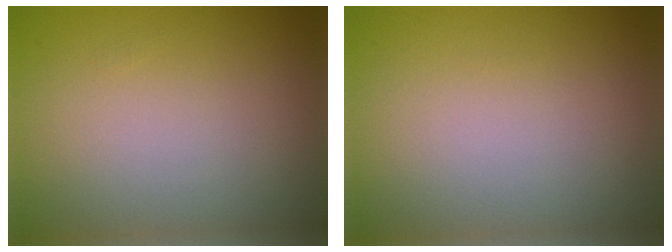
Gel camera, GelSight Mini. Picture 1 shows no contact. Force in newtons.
{"total": 0.0}